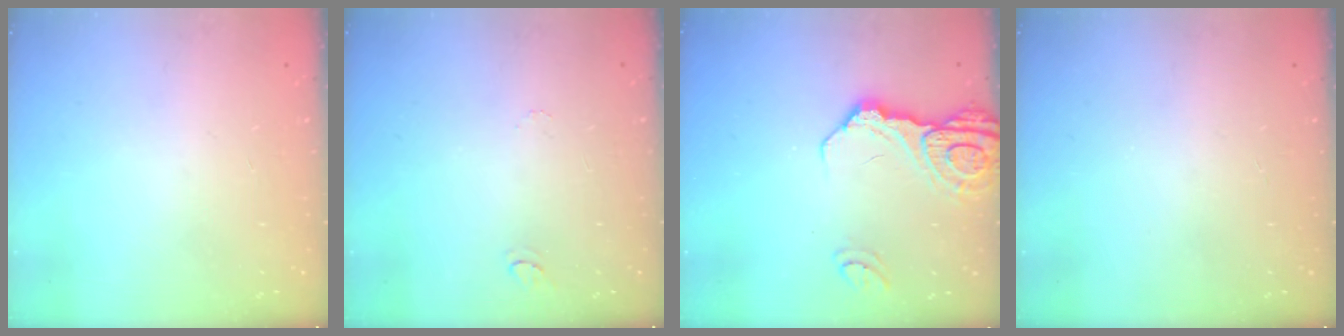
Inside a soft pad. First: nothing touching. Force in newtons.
{"total": 4.5, "press": 4.5, "slide": 0.4}
{"total": 13.9, "press": 13.9, "slide": 1.2}
{"total": 0.0}